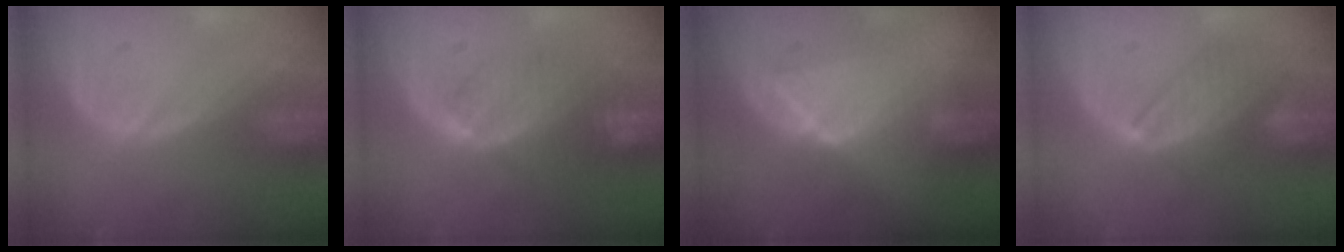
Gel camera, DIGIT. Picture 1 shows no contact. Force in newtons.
{"total": 8.4, "press": 7.1, "slide": 4.4}
{"total": 6.4, "press": 6.3, "slide": 1.0}
{"total": 8.1, "press": 7.1, "slide": 4.0}